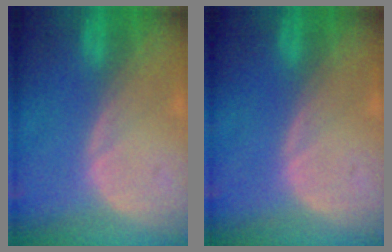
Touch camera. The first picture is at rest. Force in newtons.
{"total": 0.0}